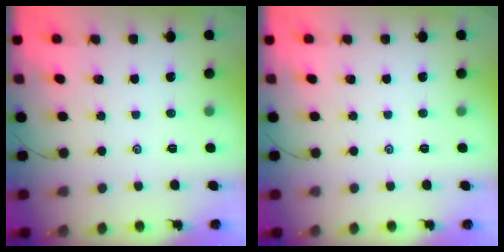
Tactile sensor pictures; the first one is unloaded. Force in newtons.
{"total": 0.0}